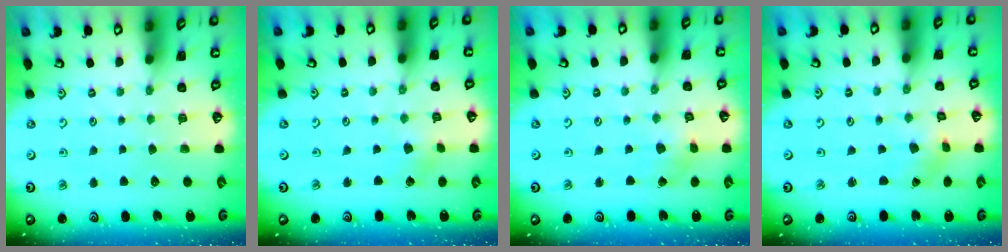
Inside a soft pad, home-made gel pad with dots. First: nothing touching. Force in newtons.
{"total": 1.6, "press": 1.6, "slide": 0.2}
{"total": 2.5, "press": 2.5, "slide": 0.3}
{"total": 2.7, "press": 2.3, "slide": 1.3}